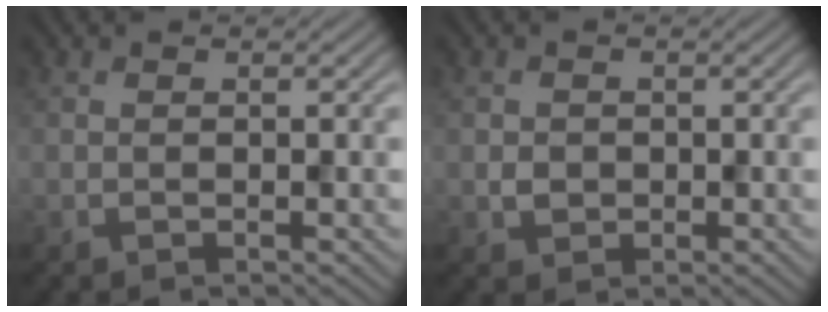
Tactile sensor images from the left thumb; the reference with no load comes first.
{"total": 1.7, "force": [-0.1, 1.6, 0.5], "torque": [-0.007, -0.006, -0.005]}